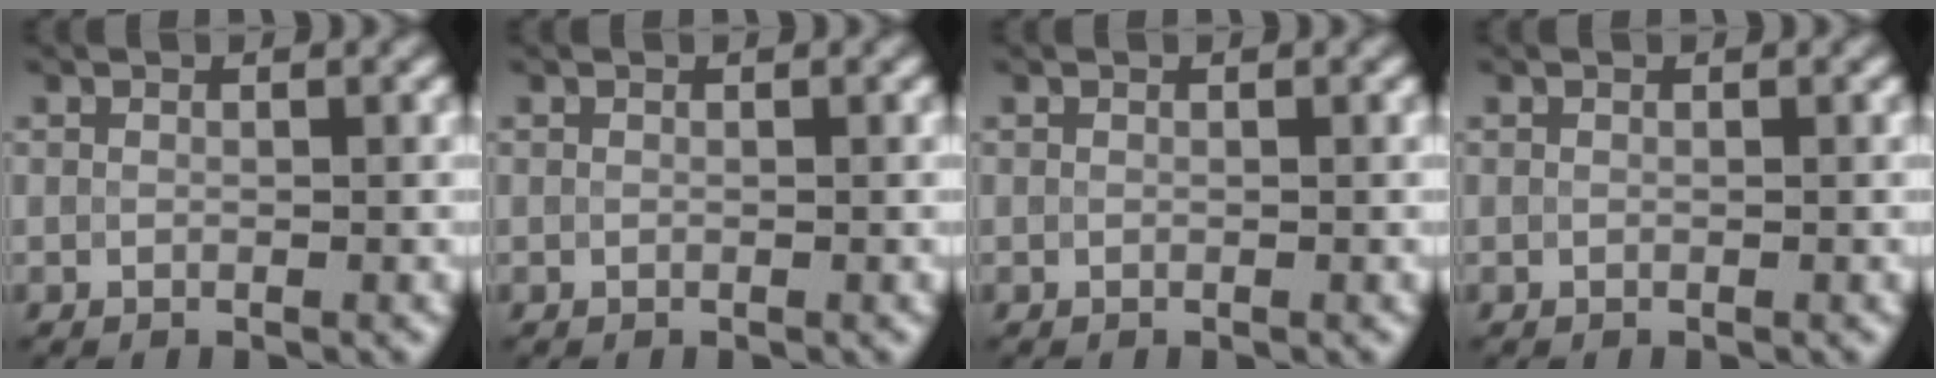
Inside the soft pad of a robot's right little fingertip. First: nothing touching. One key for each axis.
{"total": 0.0}
{"total": 0.0}
{"total": 0.0}